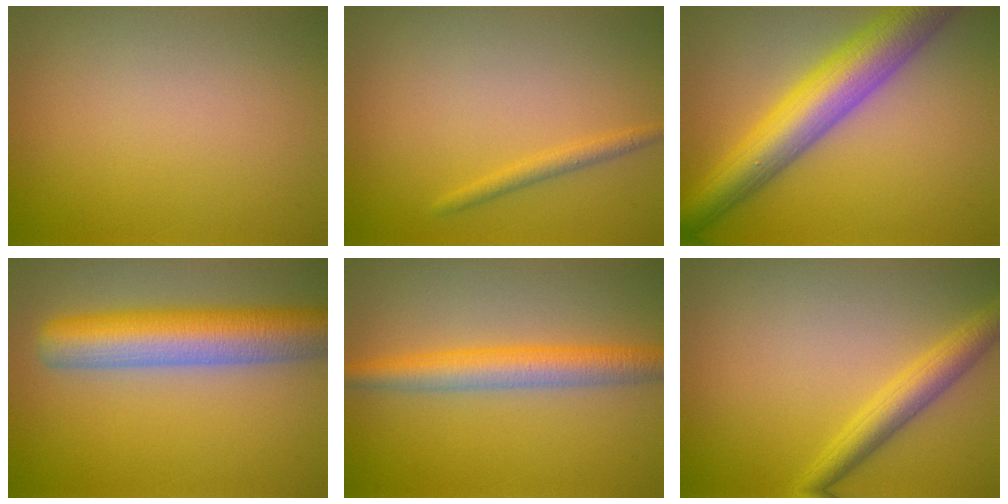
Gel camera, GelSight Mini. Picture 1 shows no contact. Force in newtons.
{"total": 1.4, "press": 1.4, "slide": 0.1}
{"total": 8.3, "press": 8.3, "slide": 0.1}
{"total": 8.6, "press": 8.6, "slide": 0.3}
{"total": 4.4, "press": 4.4, "slide": 0.1}
{"total": 3.3, "press": 3.3, "slide": 0.1}